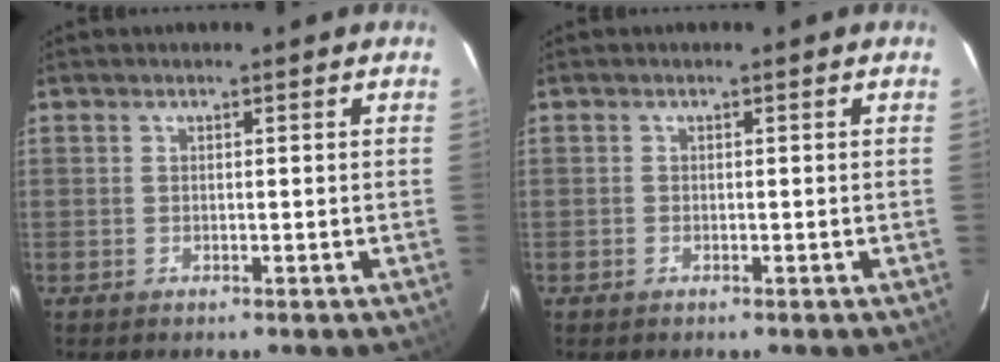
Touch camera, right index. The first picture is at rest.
{"total": 0.5, "force": [-0.3, 0.4, 0.1], "torque": [-0.001, -0.001, -0.009]}